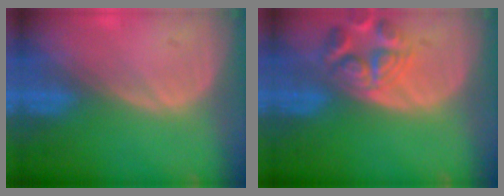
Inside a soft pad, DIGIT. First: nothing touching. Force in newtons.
{"total": 6.9, "press": 6.3, "slide": 2.8}